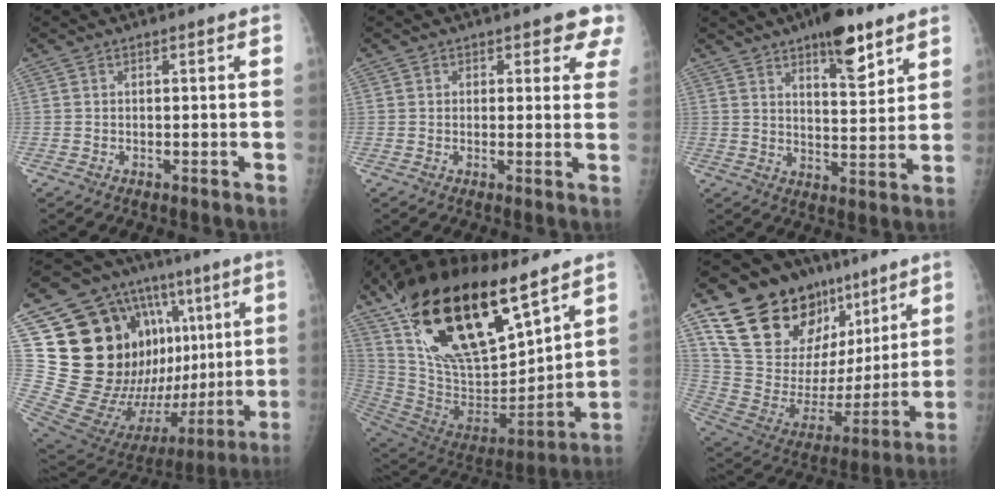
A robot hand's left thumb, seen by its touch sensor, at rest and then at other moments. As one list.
[{"total": 5.3, "force": [3.8, 3.1, 2.1], "torque": [0.024, -0.017, 0.028]}, {"total": 10.7, "force": [6.8, 3.8, 7.3], "torque": [-0.088, -0.041, 0.103]}, {"total": 34.5, "force": [6.5, 17.4, 29.1], "torque": [-0.431, 0.017, 0.127]}, {"total": 31.1, "force": [17.9, 13.5, 21.5], "torque": [-0.372, -0.047, 0.316]}, {"total": 27.9, "force": [15.0, 16.6, 16.6], "torque": [-0.232, -0.014, 0.271]}]